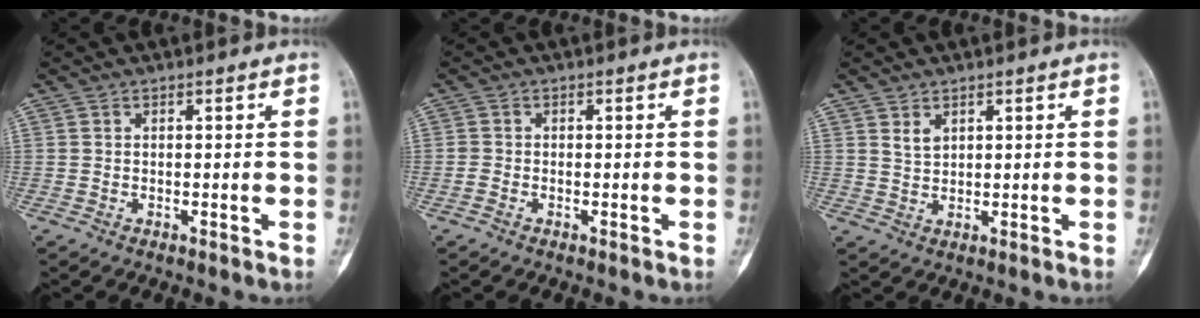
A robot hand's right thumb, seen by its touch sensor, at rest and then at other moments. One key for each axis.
{"total": 0.9, "fx": -0.5, "fy": 0.6, "fz": 0.5, "tx": -0.008, "ty": 0.001, "tz": -0.016}
{"total": 2.1, "fx": 1.3, "fy": 1.1, "fz": 1.2, "tx": -0.018, "ty": -0.009, "tz": 0.031}